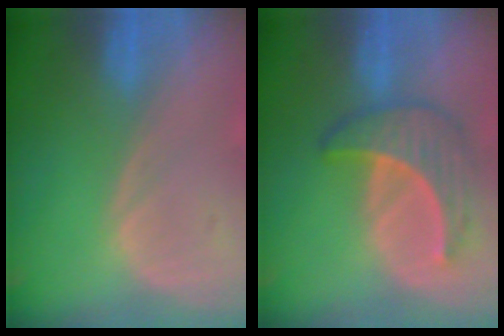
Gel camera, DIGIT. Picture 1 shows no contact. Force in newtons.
{"total": 6.9, "press": 6.3, "slide": 2.9}